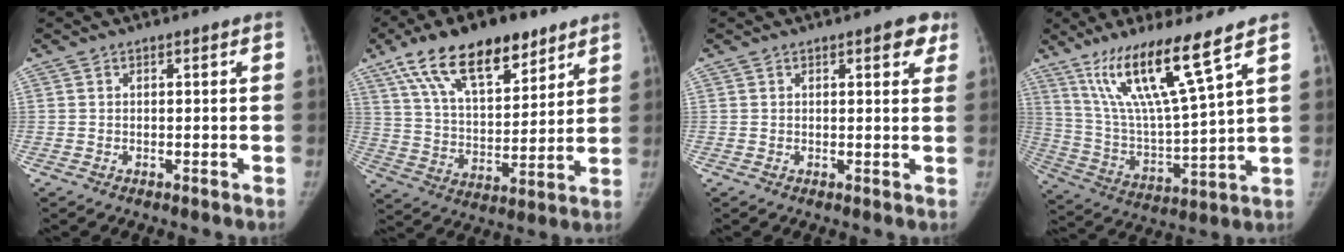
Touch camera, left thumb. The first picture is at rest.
{"total": 19.5, "force": [12.1, 8.9, 12.4], "torque": [-0.177, -0.032, 0.214]}
{"total": 4.0, "force": [2.3, 1.6, 2.9], "torque": [-0.017, -0.007, 0.022]}
{"total": 16.7, "force": [10.4, 1.1, 13.0], "torque": [-0.240, -0.055, 0.203]}